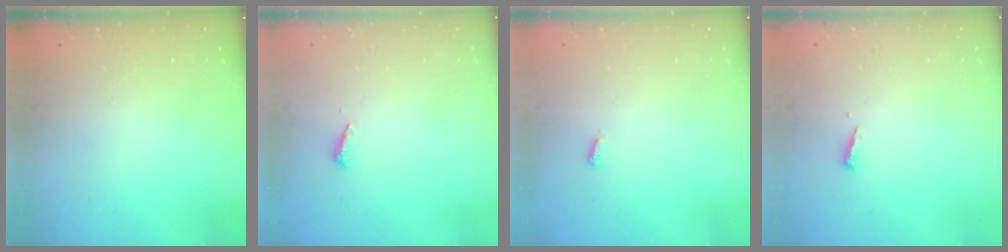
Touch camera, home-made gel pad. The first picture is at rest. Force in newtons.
{"total": 3.6, "press": 3.6, "slide": 0.3}
{"total": 2.9, "press": 2.9, "slide": 0.3}
{"total": 4.0, "press": 4.0, "slide": 0.4}